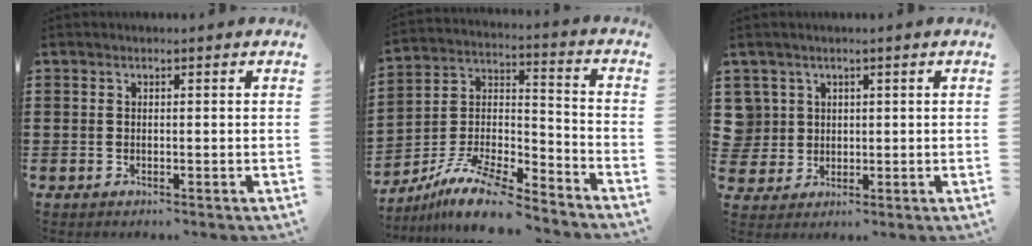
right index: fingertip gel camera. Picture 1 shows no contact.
{"total": 11.8, "force": [-10.0, 2.5, 5.7], "torque": [-0.118, 0.023, -0.201]}
{"total": 3.7, "force": [0.9, 3.6, 0.1], "torque": [-0.021, 0.014, 0.016]}